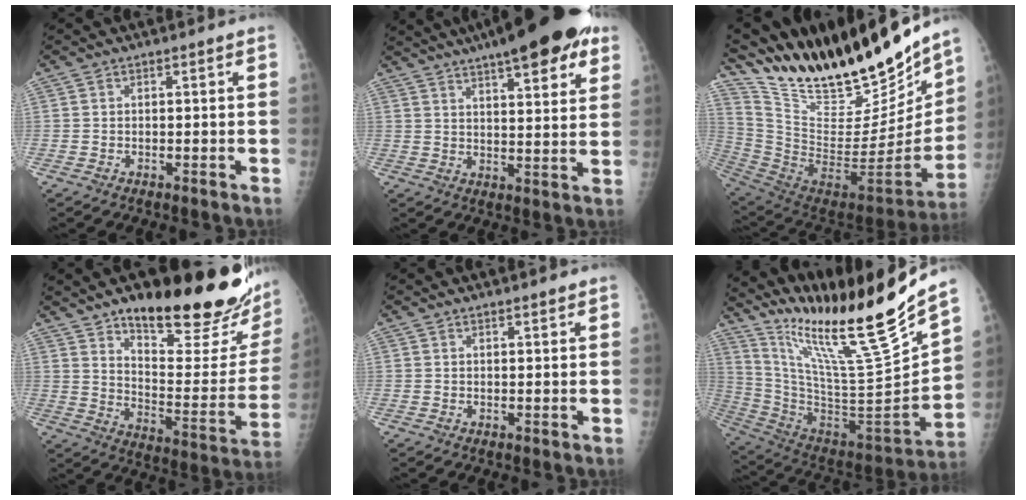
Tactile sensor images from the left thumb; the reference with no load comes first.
{"total": 19.8, "force": [12.4, 5.3, 14.5], "torque": [-0.191, -0.015, 0.169]}
{"total": 34.2, "force": [27.7, 8.9, 18.0], "torque": [-0.284, -0.100, 0.449]}
{"total": 26.5, "force": [19.2, 7.2, 16.9], "torque": [-0.199, -0.114, 0.277]}
{"total": 1.0, "force": [0.8, 0.2, 0.5], "torque": [-0.005, -0.005, 0.014]}
{"total": 27.1, "force": [21.3, 1.1, 16.8], "torque": [-0.258, -0.135, 0.373]}